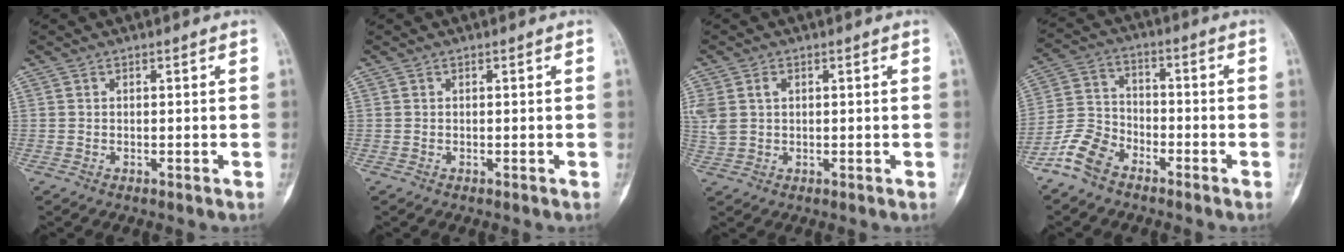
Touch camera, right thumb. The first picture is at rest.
{"total": 0.0}
{"total": 5.4, "force": [1.5, 3.8, 3.6], "torque": [-0.093, 0.012, 0.040]}
{"total": 8.1, "force": [-5.8, 4.6, 3.3], "torque": [-0.067, 0.033, -0.125]}